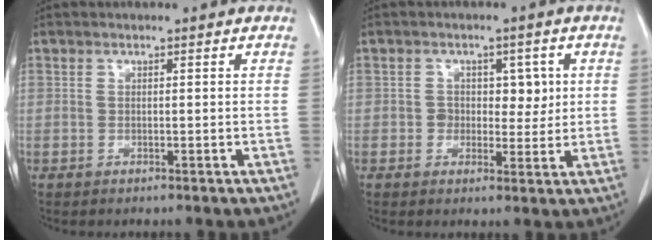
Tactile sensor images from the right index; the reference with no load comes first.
{"total": 4.4, "force": [0.5, 3.1, 3.0], "torque": [-0.027, 0.006, 0.008]}